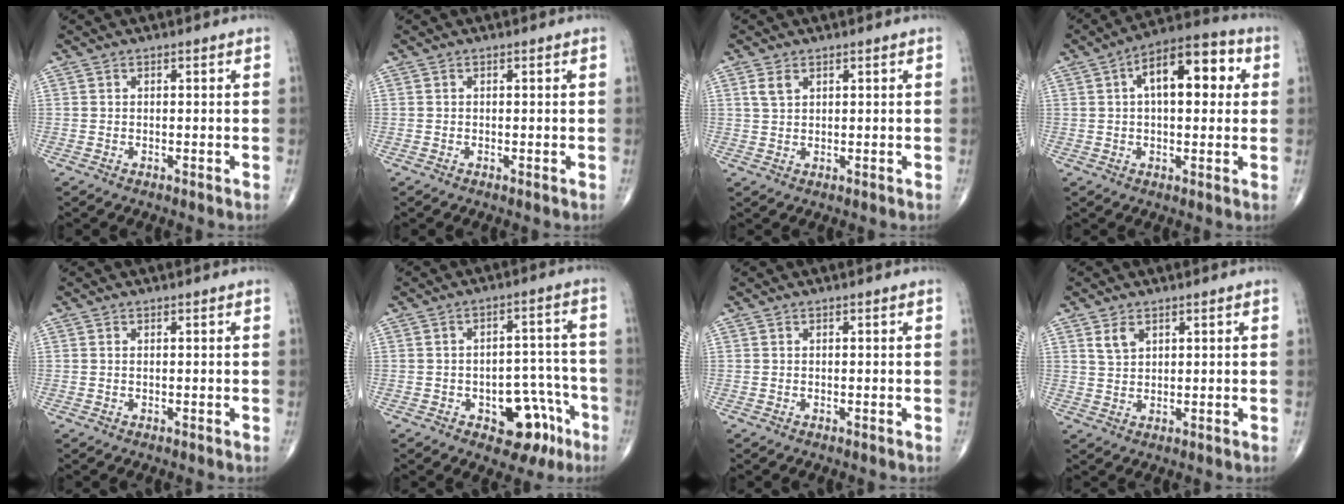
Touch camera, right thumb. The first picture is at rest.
{"total": 0.0}
{"total": 2.4, "force": [1.3, 1.4, 1.5], "torque": [-0.028, 0.001, 0.030]}
{"total": 13.7, "force": [3.2, 6.7, 11.5], "torque": [-0.153, 0.026, 0.041]}
{"total": 0.0}
{"total": 10.6, "force": [-5.1, 6.2, 6.9], "torque": [-0.050, 0.048, -0.061]}
{"total": 0.0}
{"total": 3.0, "force": [1.7, 1.7, 1.8], "torque": [-0.029, -0.007, 0.039]}